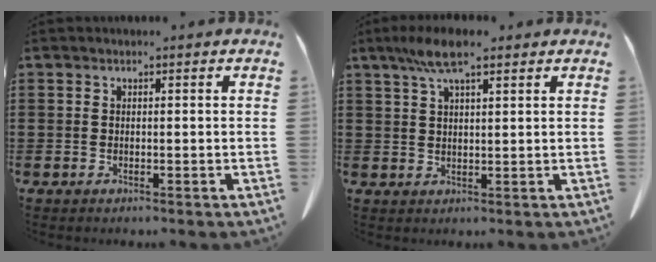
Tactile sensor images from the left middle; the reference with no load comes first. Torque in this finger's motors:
{"motor_torque": [1.43, -0.33, 0.40, 0.16]}